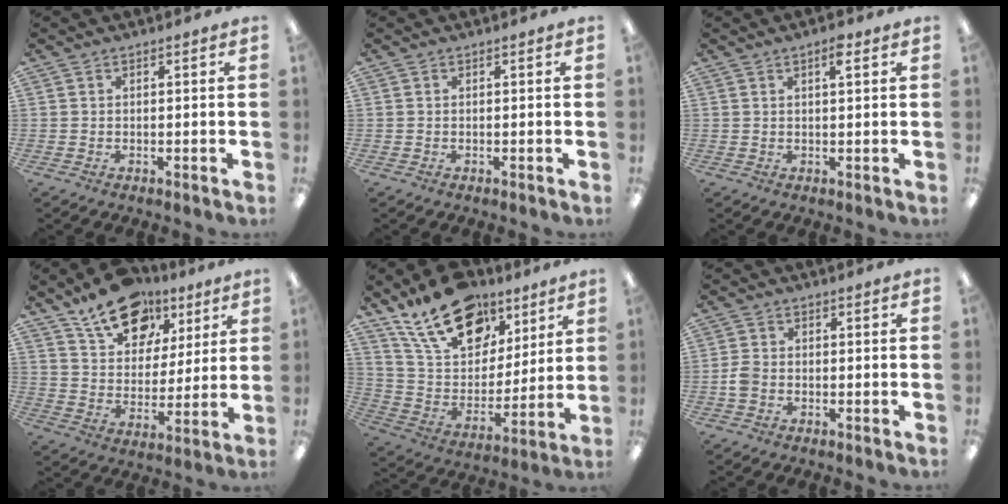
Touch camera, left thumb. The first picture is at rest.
{"total": 0.0}
{"total": 3.0, "force": [1.8, 0.7, 2.3], "torque": [-0.036, -0.002, 0.026]}
{"total": 16.6, "force": [11.3, 9.9, 7.0], "torque": [-0.107, -0.062, 0.204]}
{"total": 20.2, "force": [13.2, 11.8, 9.8], "torque": [-0.171, -0.065, 0.240]}
{"total": 3.2, "force": [-1.0, 2.3, 2.0], "torque": [-0.041, 0.004, -0.018]}